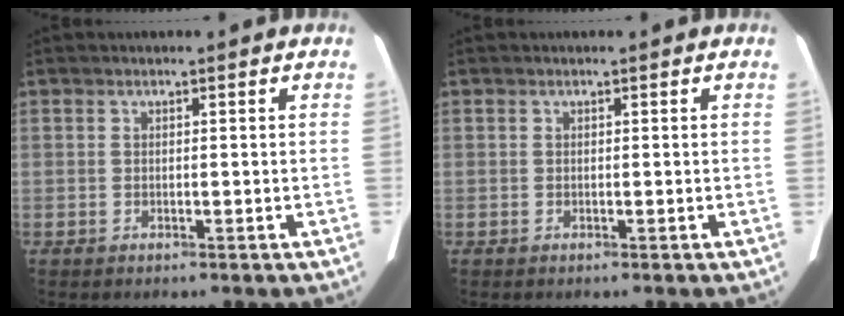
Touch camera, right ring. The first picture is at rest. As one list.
[{"total": 0.0}]